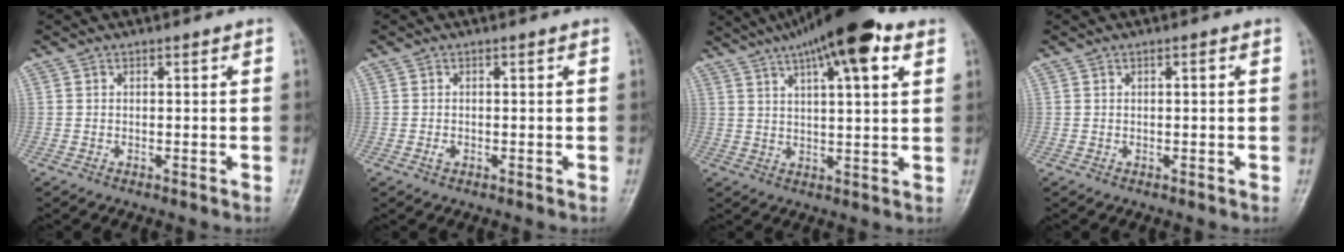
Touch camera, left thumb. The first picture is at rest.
{"total": 0.8, "force": [-0.2, 0.6, 0.6], "torque": [-0.007, 0.003, -0.002]}
{"total": 15.9, "force": [9.1, 4.3, 12.3], "torque": [-0.183, -0.003, 0.141]}
{"total": 0.6, "force": [0.2, 0.1, 0.6], "torque": [-0.011, 0.001, 0.002]}